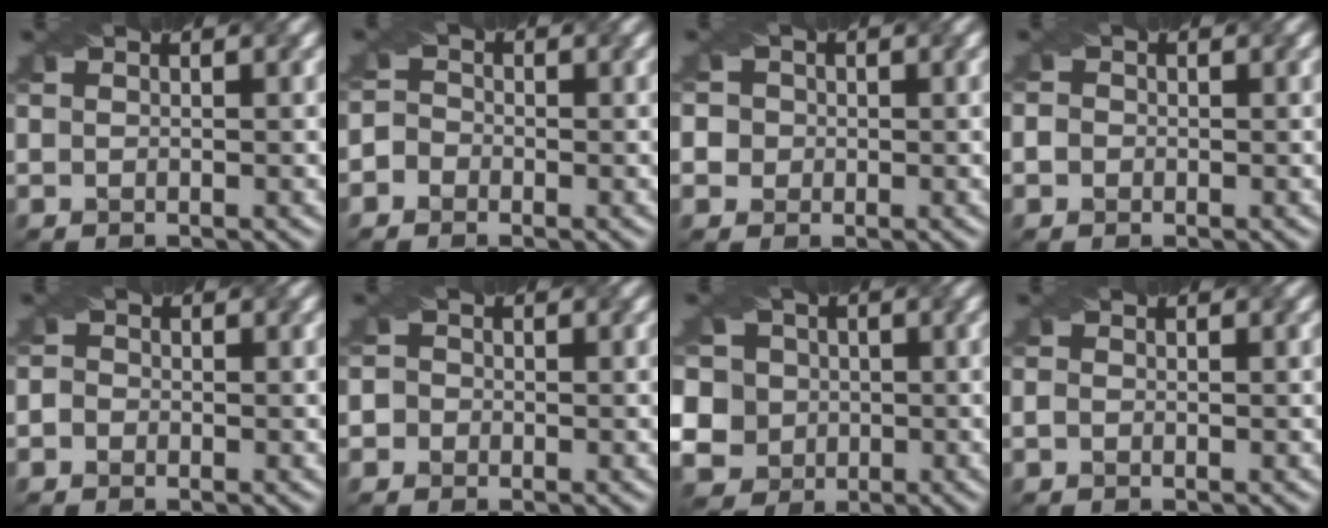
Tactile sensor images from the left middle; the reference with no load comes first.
{"total": 1.8, "force": [-1.2, 1.4, 0.2], "torque": [0.014, 0.013, -0.032]}
{"total": 4.0, "force": [0.8, 3.7, 1.3], "torque": [-0.018, 0.031, -0.004]}
{"total": 1.6, "force": [0.0, 1.4, 0.6], "torque": [0.005, 0.021, -0.017]}
{"total": 1.4, "force": [-0.3, 1.3, 0.5], "torque": [0.009, 0.015, -0.022]}
{"total": 2.0, "force": [-0.2, 1.8, 0.6], "torque": [0.014, 0.024, -0.030]}
{"total": 8.8, "force": [0.7, 7.9, 3.9], "torque": [-0.085, 0.029, -0.023]}
{"total": 0.5, "force": [-0.5, 0.0, 0.1], "torque": [-0.005, 0.000, -0.007]}